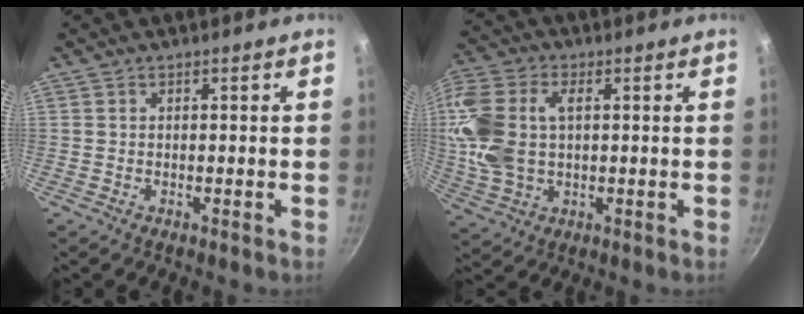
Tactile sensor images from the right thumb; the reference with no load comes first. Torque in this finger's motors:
{"motor_torque": [2.06, 2.02, 1.58, 0.01, 0.51]}